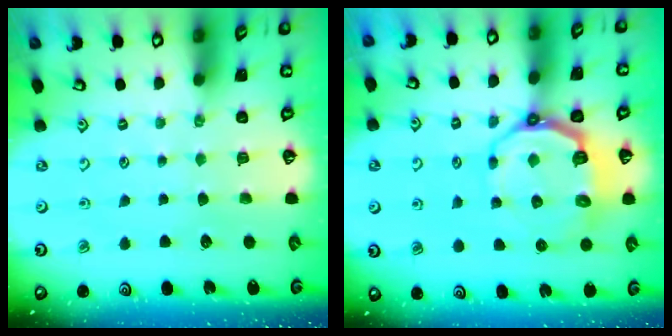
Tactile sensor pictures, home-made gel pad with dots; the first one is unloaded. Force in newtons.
{"total": 9.1, "press": 8.1, "slide": 4.2}